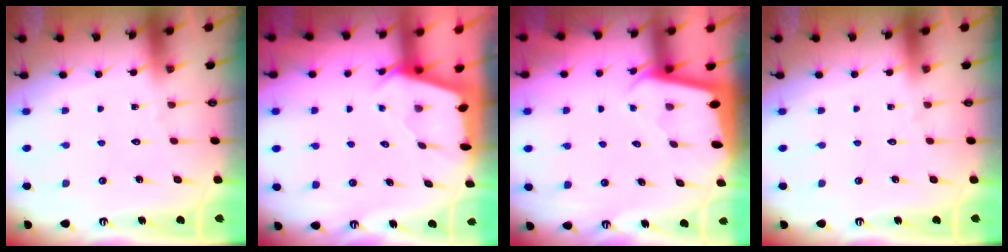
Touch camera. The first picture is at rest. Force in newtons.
{"total": 2.5, "press": 2.5, "slide": 0.3}
{"total": 1.8, "press": 1.8, "slide": 0.1}
{"total": 0.0}